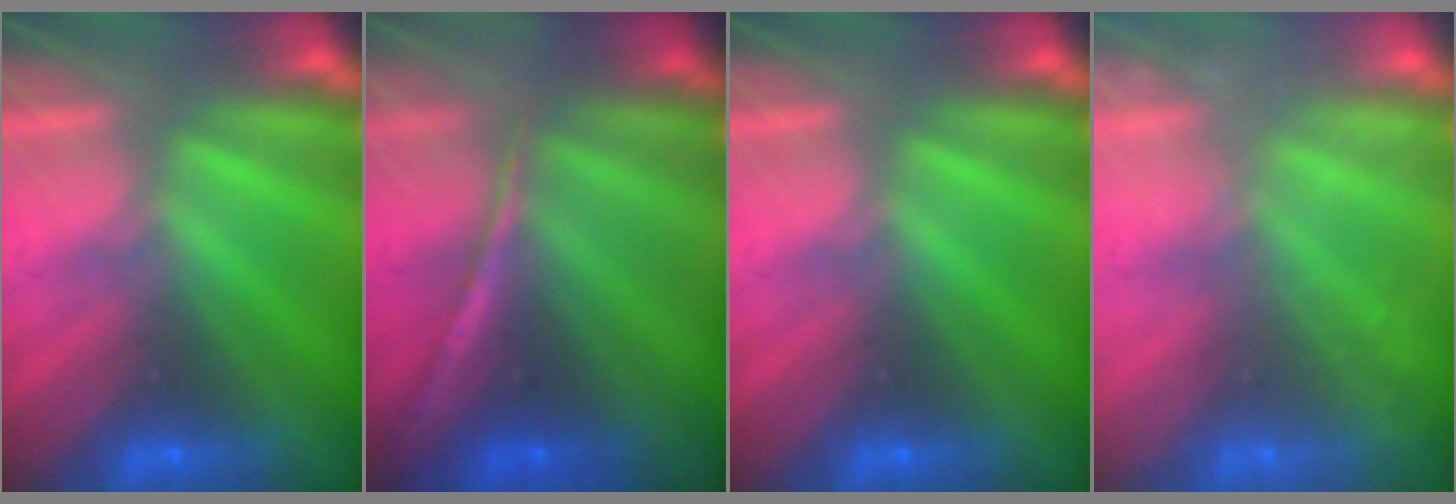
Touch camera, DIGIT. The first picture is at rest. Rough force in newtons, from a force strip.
{"total": 1.4}
{"total": 0.0}
{"total": 2.4}